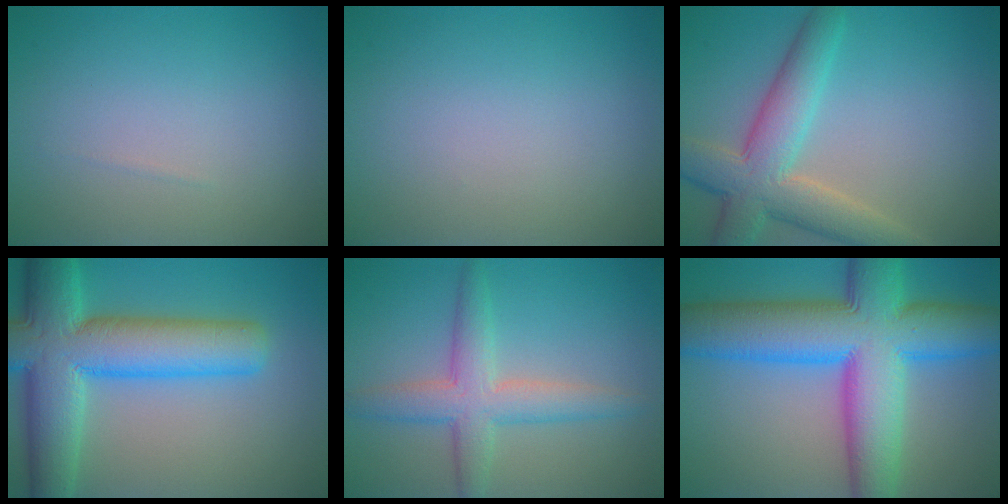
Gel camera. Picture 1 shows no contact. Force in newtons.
{"total": 0.0}
{"total": 7.1, "press": 7.1, "slide": 0.4}
{"total": 11.3, "press": 11.3, "slide": 0.7}
{"total": 4.5, "press": 4.5, "slide": 0.1}
{"total": 14.3, "press": 14.3, "slide": 0.3}